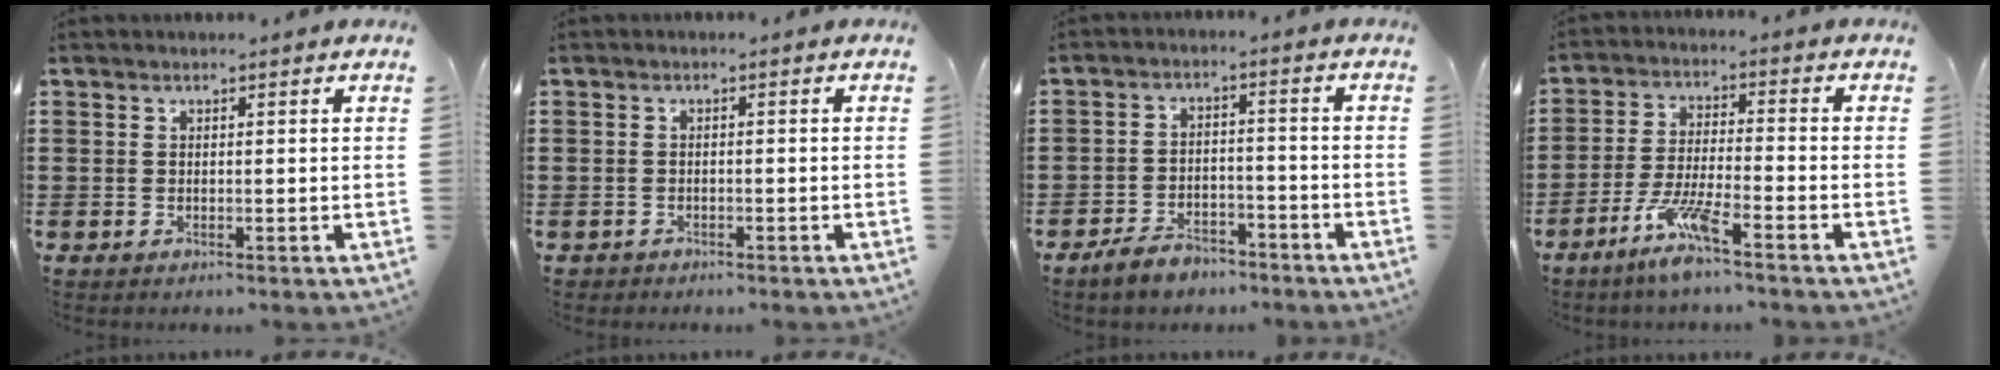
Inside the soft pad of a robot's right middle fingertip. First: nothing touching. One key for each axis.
{"total": 1.0, "fx": -0.9, "fy": 0.5, "fz": -0.1, "tx": 0.001, "ty": 0.001, "tz": -0.022}
{"total": 4.5, "fx": -4.1, "fy": 1.5, "fz": 1.2, "tx": -0.032, "ty": 0.007, "tz": -0.085}
{"total": 7.0, "fx": -4.9, "fy": 0.5, "fz": 5.0, "tx": -0.106, "ty": -0.009, "tz": -0.093}